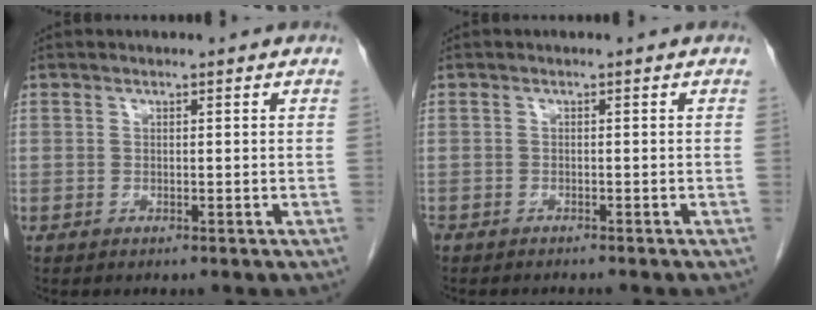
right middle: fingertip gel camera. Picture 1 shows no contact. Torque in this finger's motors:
{"motor_torque": [0.17, -0.10, -0.01, 0.00]}